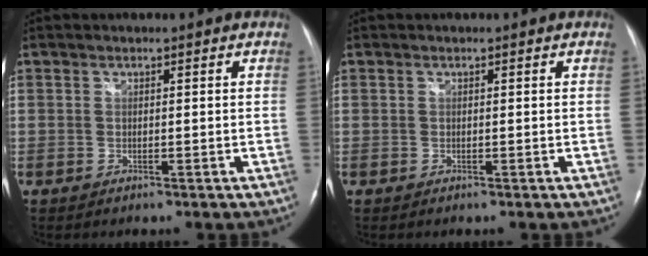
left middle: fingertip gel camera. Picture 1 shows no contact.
{"total": 0.0}